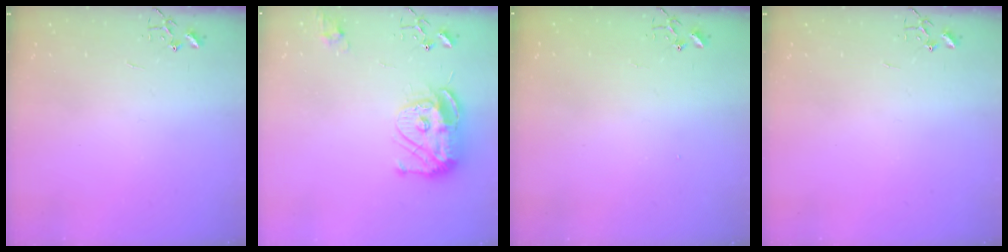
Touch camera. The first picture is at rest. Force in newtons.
{"total": 13.5, "press": 13.4, "slide": 1.2}
{"total": 1.3, "press": 1.2, "slide": 0.1}
{"total": 0.0}